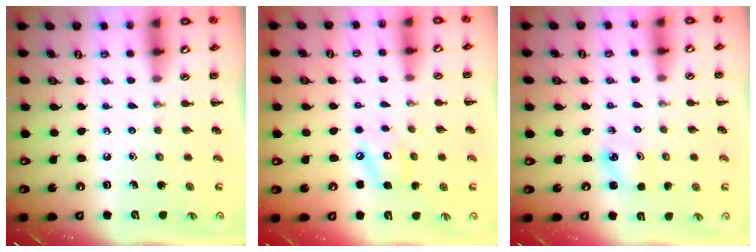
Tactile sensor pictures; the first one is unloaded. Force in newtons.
{"total": 7.0, "press": 7.0, "slide": 1.0}
{"total": 2.6, "press": 2.5, "slide": 0.7}